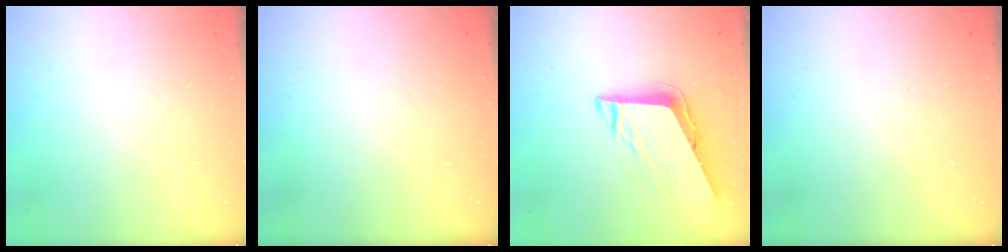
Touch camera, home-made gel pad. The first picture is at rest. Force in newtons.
{"total": 0.0}
{"total": 8.4, "press": 8.4, "slide": 0.8}
{"total": 0.0}